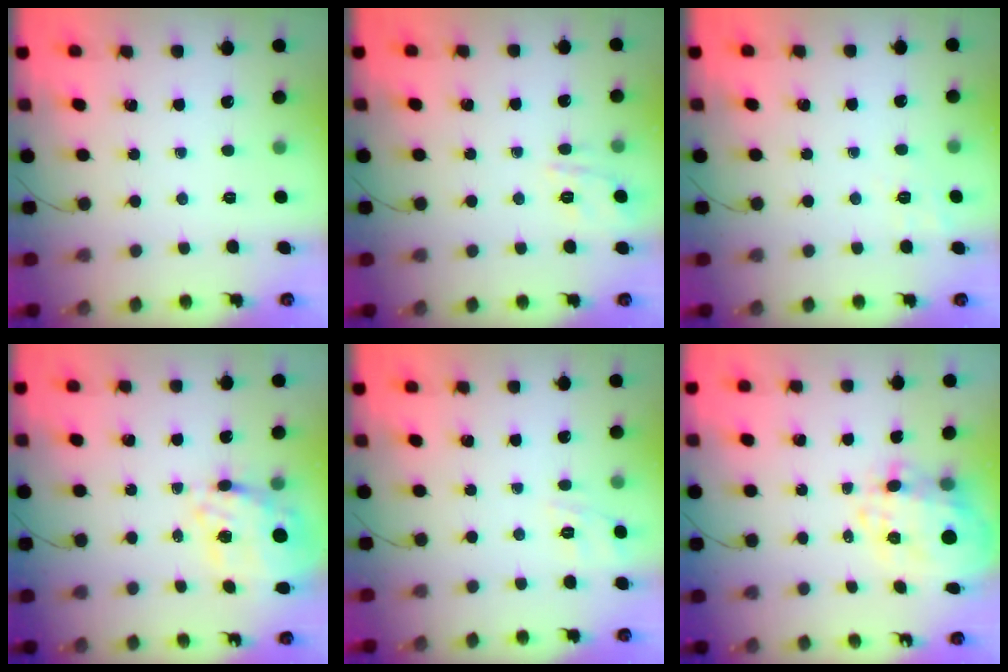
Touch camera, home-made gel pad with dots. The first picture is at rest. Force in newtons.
{"total": 2.4, "press": 2.0, "slide": 1.3}
{"total": 1.8, "press": 0.4, "slide": 1.8}
{"total": 12.2, "press": 11.5, "slide": 4.2}
{"total": 9.6, "press": 9.5, "slide": 1.5}
{"total": 9.2, "press": 8.8, "slide": 2.8}